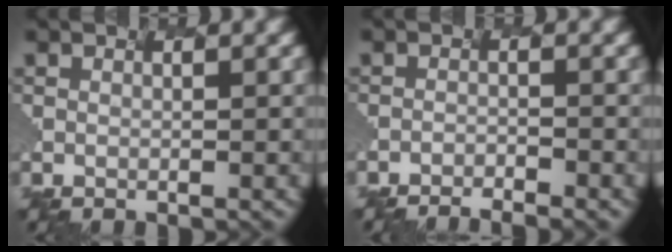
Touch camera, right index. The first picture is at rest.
{"total": 3.7, "force": [-3.6, -0.7, 0.0], "torque": [-0.019, 0.002, -0.042]}